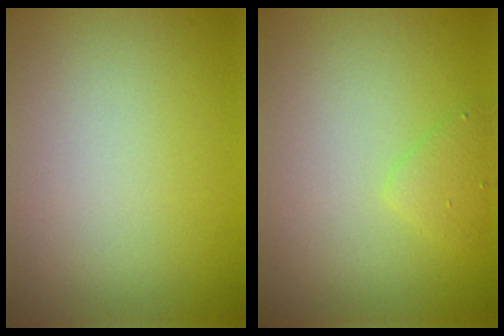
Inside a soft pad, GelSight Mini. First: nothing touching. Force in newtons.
{"total": 1.4, "press": 1.4, "slide": 0.1}